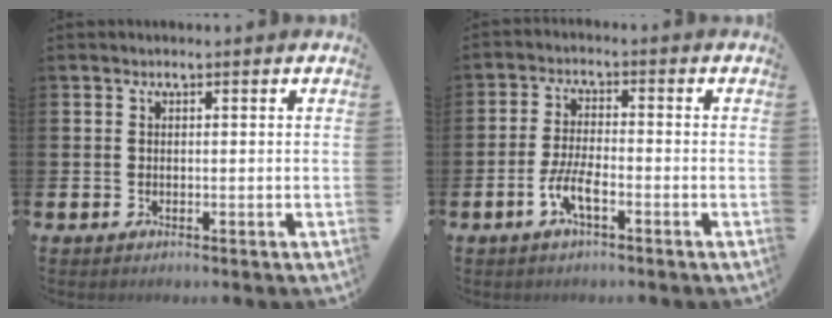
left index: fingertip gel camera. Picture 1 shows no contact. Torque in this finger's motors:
{"motor_torque": [0.73, 0.63, 0.47, 0.15]}